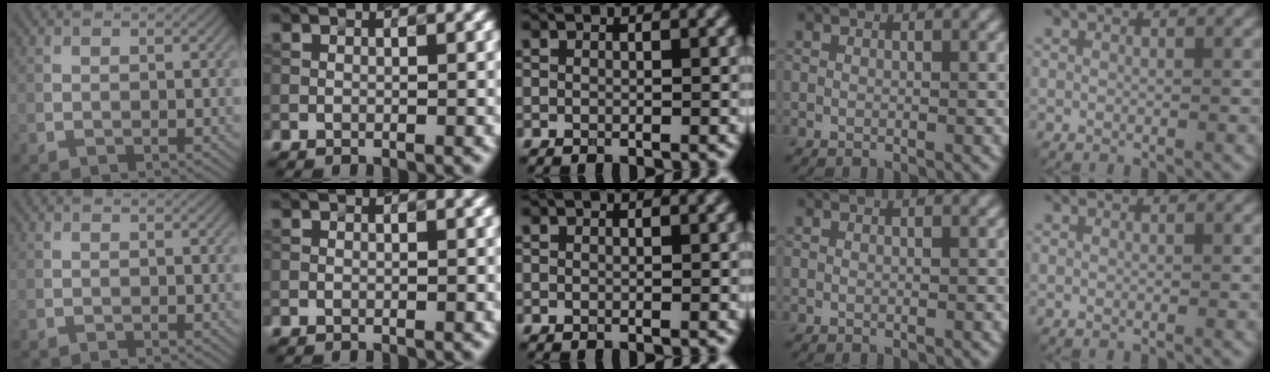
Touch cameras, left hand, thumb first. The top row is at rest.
{}